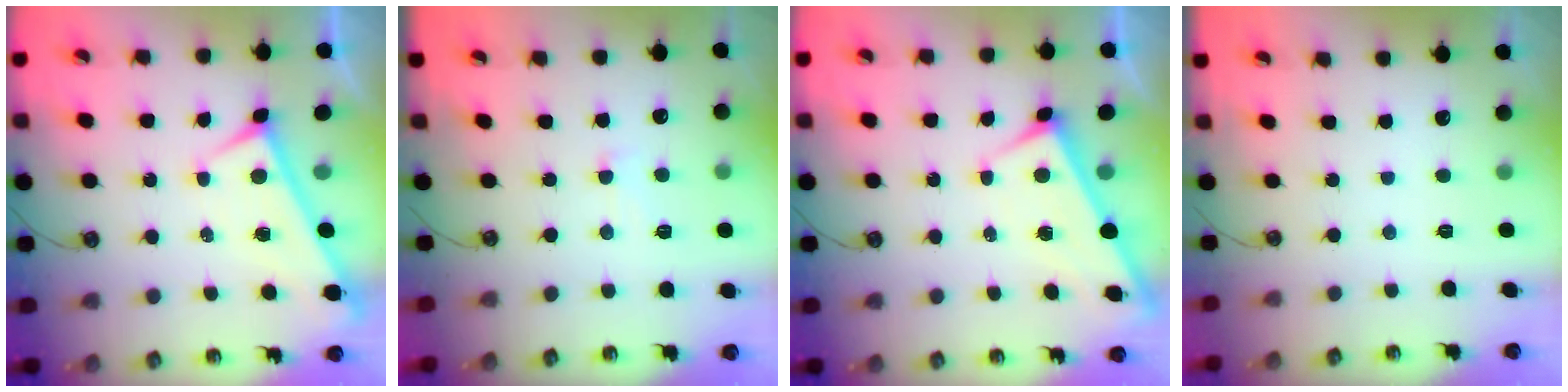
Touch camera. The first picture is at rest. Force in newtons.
{"total": 0.8, "press": 0.2, "slide": 0.8}
{"total": 2.7, "press": 2.7, "slide": 0.3}
{"total": 0.0}